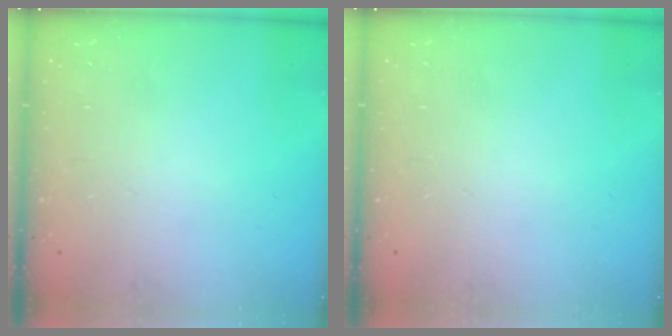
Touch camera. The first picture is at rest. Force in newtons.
{"total": 0.0}